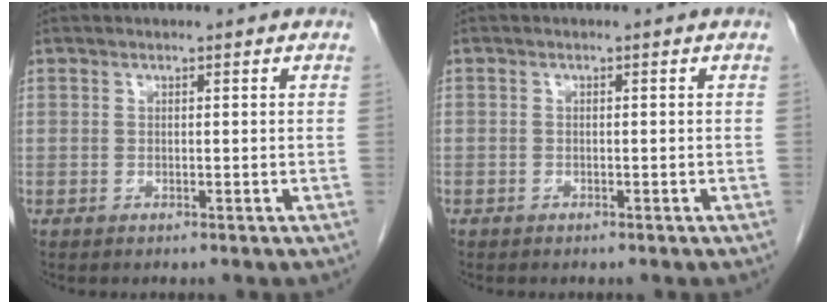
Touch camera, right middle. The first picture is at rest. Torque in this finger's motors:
{"motor_torque": [0.54, -0.95, -0.40, -0.20]}